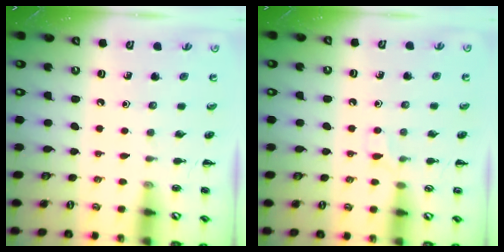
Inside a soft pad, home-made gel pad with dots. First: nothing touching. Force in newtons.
{"total": 4.6, "press": 4.2, "slide": 1.6}